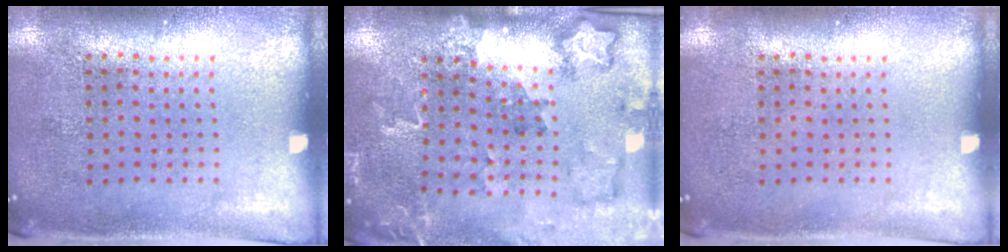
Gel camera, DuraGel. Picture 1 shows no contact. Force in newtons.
{"total": 1.8, "press": 1.8, "slide": 0.3}
{"total": 0.0}